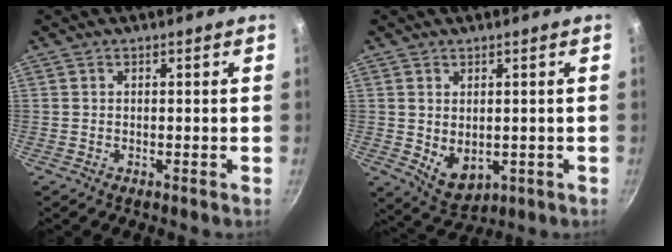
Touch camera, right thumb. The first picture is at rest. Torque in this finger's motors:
{"motor_torque": [-0.51, 0.63, 0.00, 0.10, 0.10]}